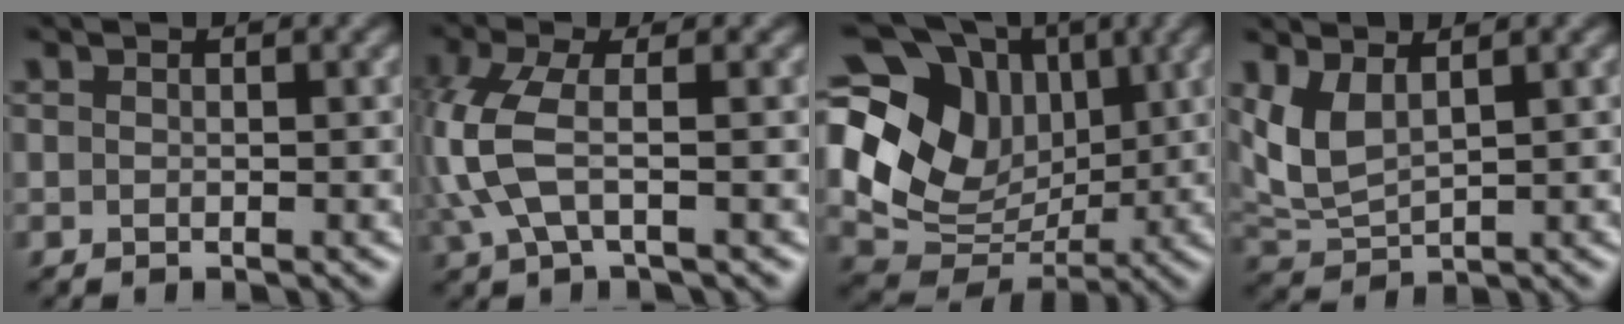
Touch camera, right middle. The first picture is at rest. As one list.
[{"total": 5.0, "force": [-0.1, 2.1, 4.5], "torque": [-0.128, -0.002, -0.004]}, {"total": 14.8, "force": [3.8, 11.8, 8.1], "torque": [-0.182, 0.030, 0.063]}, {"total": 3.6, "force": [1.5, 1.7, 2.8], "torque": [-0.074, -0.002, 0.034]}]